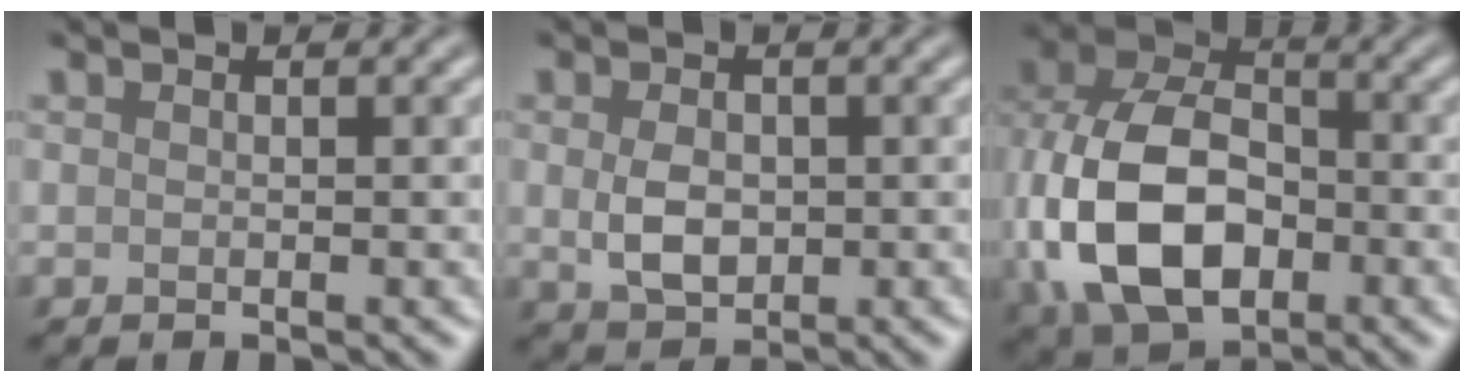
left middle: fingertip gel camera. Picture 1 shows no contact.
{"total": 3.4, "force": [-0.1, 2.4, 2.5], "torque": [-0.057, -0.002, -0.001]}
{"total": 13.4, "force": [-2.8, 9.0, 9.5], "torque": [-0.234, -0.022, -0.056]}